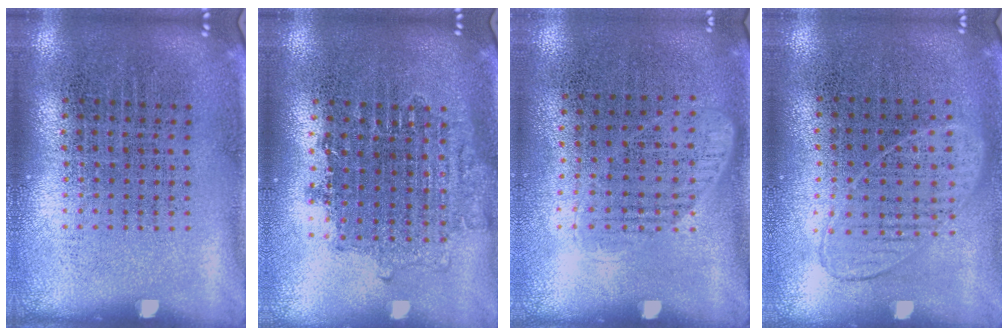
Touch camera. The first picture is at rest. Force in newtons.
{"total": 1.6, "press": 1.3, "slide": 0.8}
{"total": 1.1, "press": 0.9, "slide": 0.6}
{"total": 0.9, "press": 0.9, "slide": 0.4}